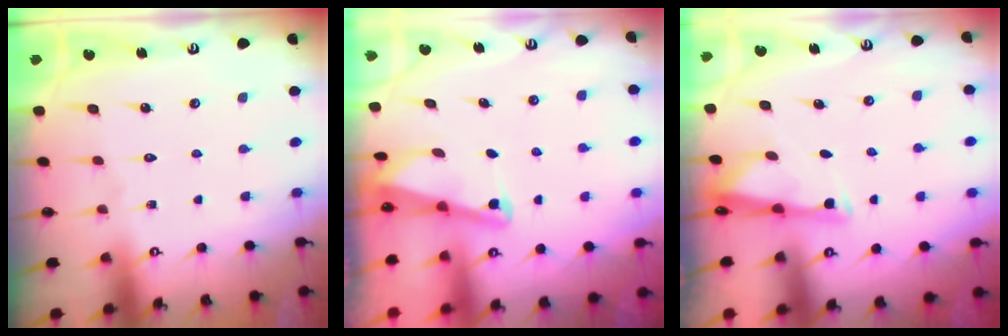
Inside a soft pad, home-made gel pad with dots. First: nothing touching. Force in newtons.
{"total": 2.0, "press": 2.0, "slide": 0.4}
{"total": 3.3, "press": 3.3, "slide": 0.4}